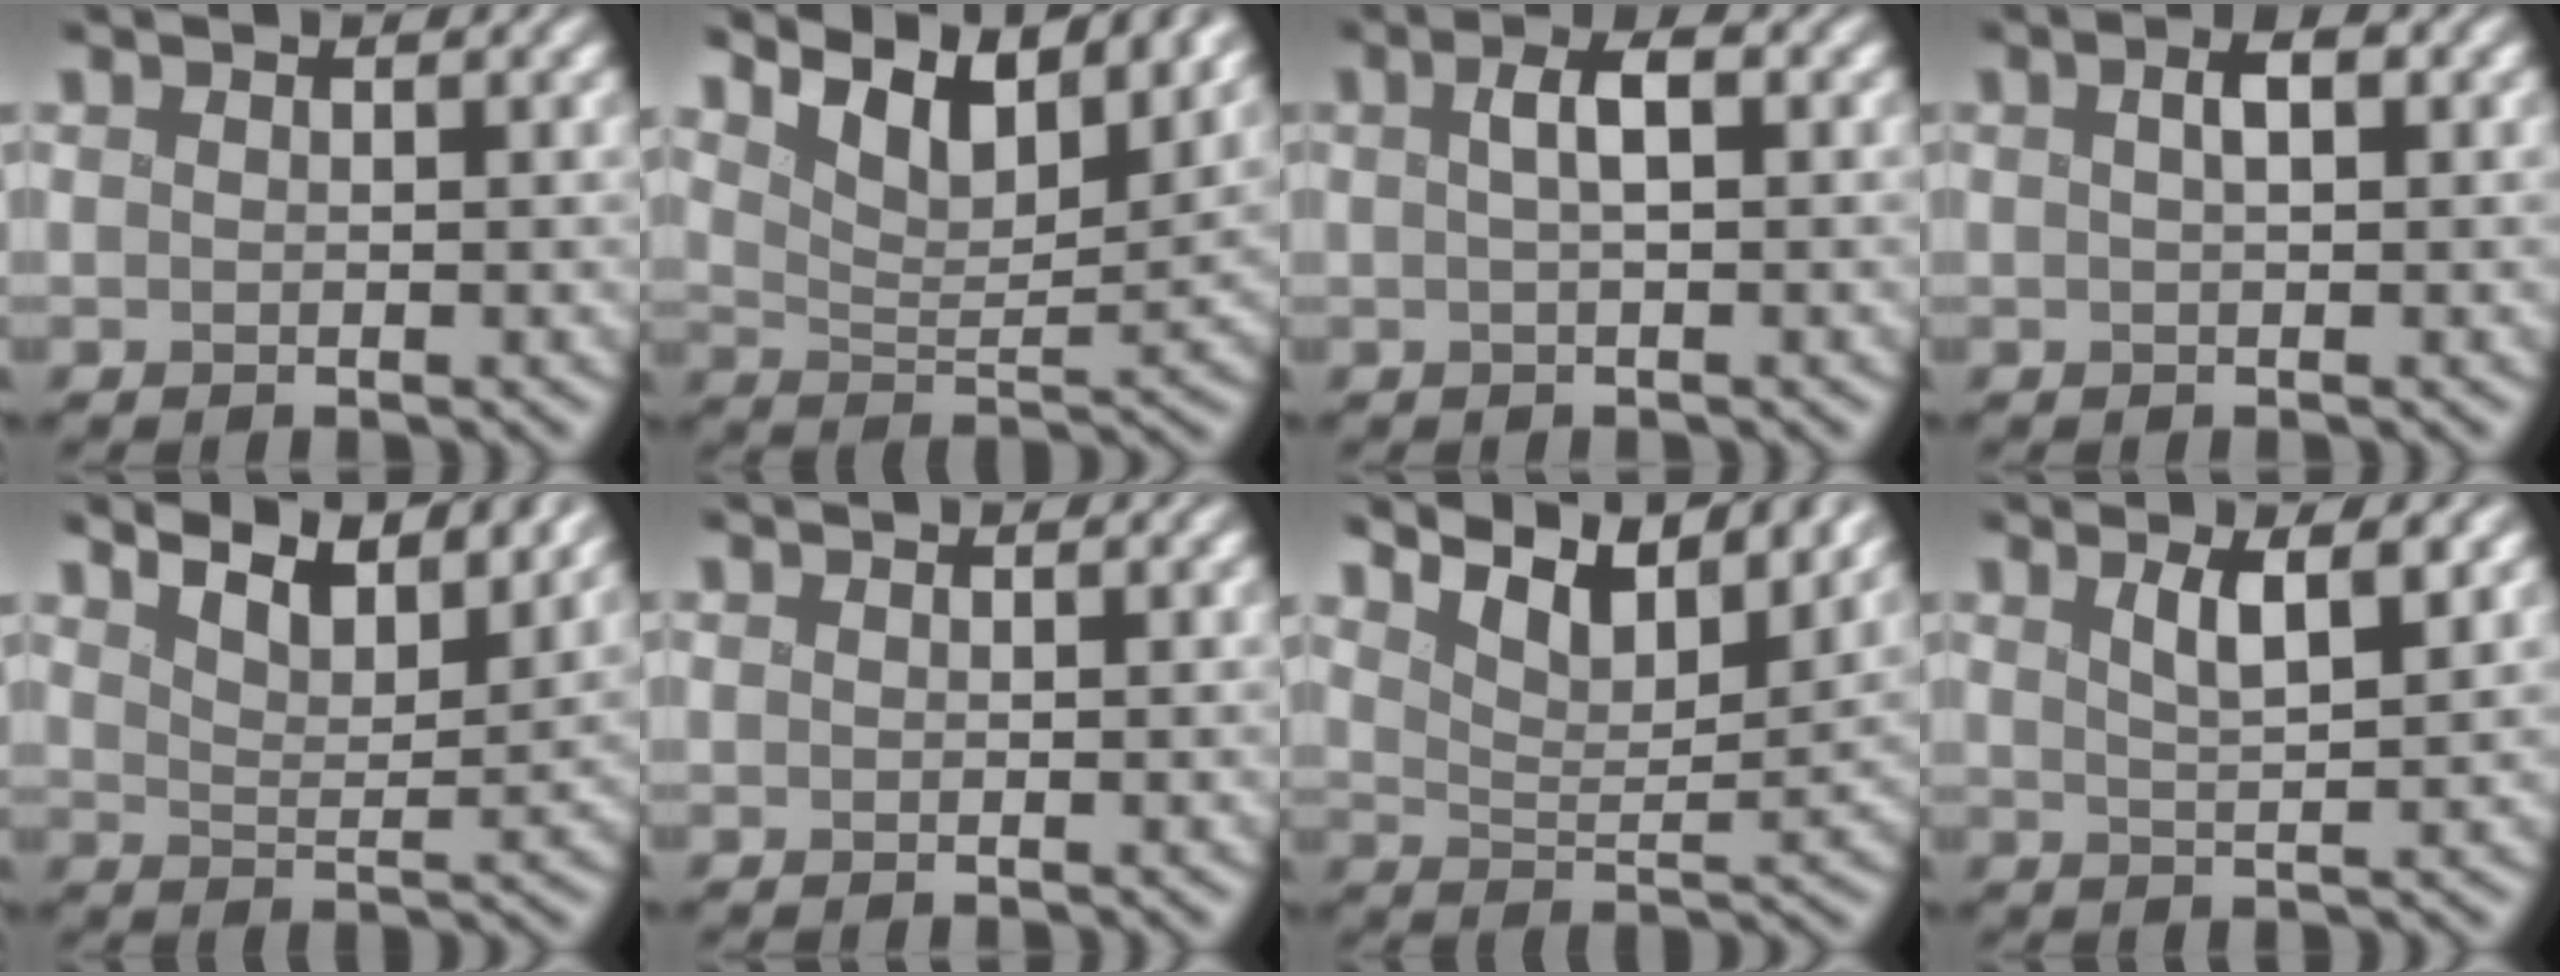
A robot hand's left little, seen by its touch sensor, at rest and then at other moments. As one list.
[{"total": 8.9, "force": [5.8, 3.4, 5.9], "torque": [-0.101, 0.006, 0.086]}, {"total": 2.5, "force": [0.3, 0.6, 2.4], "torque": [-0.051, 0.008, 0.008]}, {"total": 1.9, "force": [0.4, 0.5, 1.7], "torque": [-0.035, 0.008, 0.010]}, {"total": 7.7, "force": [5.6, 2.6, 4.7], "torque": [-0.076, 0.014, 0.066]}, {"total": 0.0}, {"total": 9.7, "force": [6.9, 3.4, 5.9], "torque": [-0.110, 0.011, 0.095]}, {"total": 3.1, "force": [1.2, 0.6, 2.8], "torque": [-0.061, -0.005, 0.026]}]